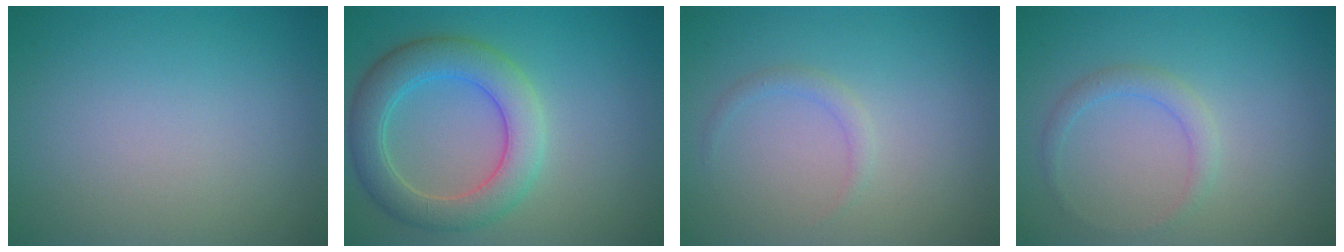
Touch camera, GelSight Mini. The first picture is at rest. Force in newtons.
{"total": 5.7, "press": 5.6, "slide": 0.5}
{"total": 1.1, "press": 1.1, "slide": 0.0}
{"total": 1.5, "press": 1.5, "slide": 0.0}